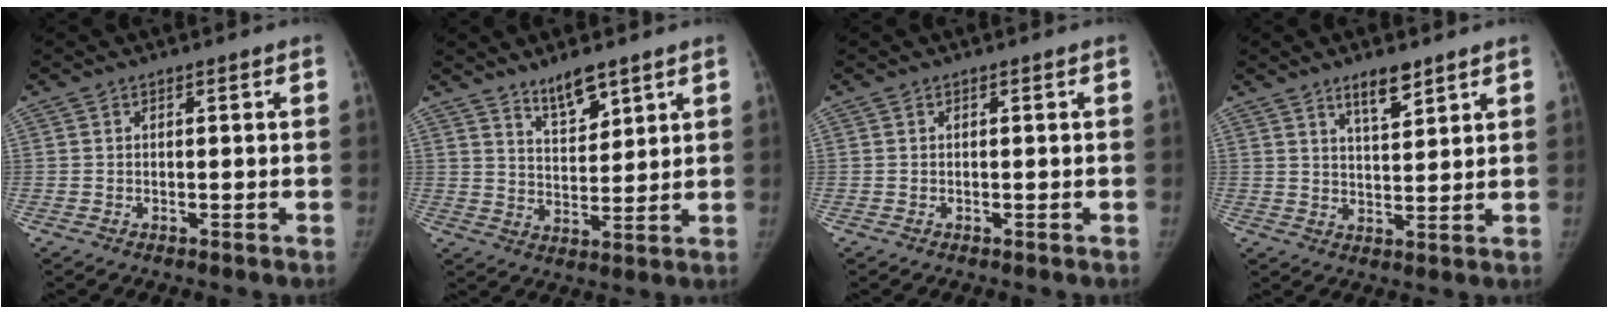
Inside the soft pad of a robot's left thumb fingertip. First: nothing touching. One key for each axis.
{"total": 6.9, "fx": 5.3, "fy": 2.3, "fz": 3.9, "tx": -0.049, "ty": -0.042, "tz": 0.094}
{"total": 0.0}
{"total": 5.9, "fx": 4.2, "fy": 1.8, "fz": 3.7, "tx": -0.047, "ty": -0.031, "tz": 0.073}